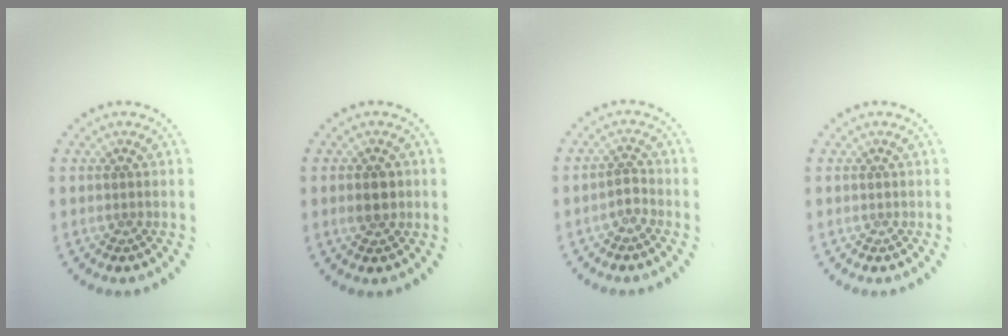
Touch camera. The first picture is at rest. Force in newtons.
{"total": 2.2, "press": 2.2, "slide": 0.0}
{"total": 1.2, "press": 0.9, "slide": 0.7}
{"total": 0.0}